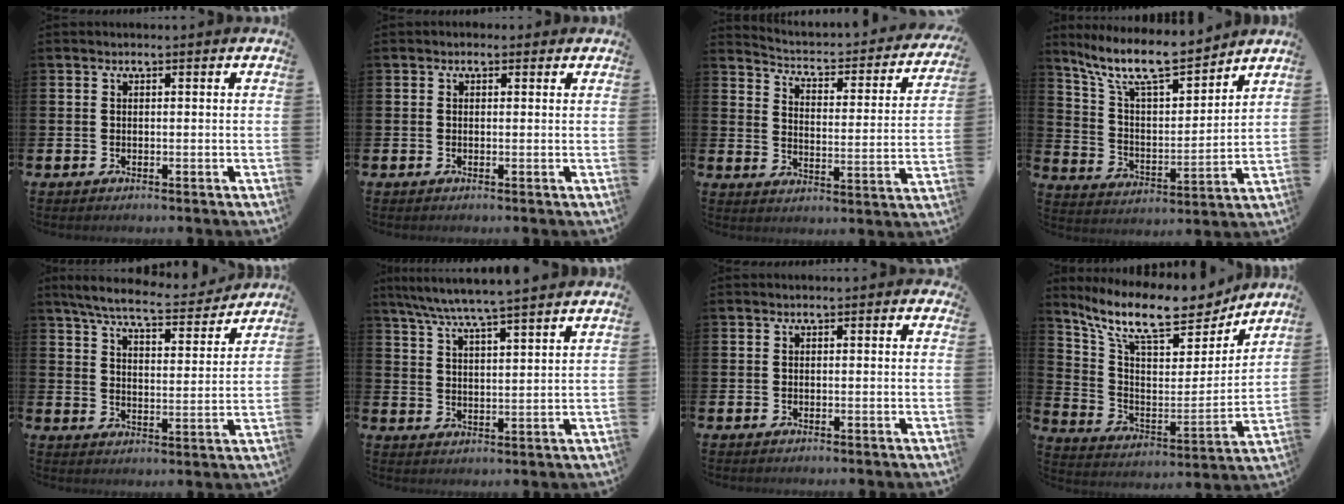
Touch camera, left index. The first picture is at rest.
{"total": 0.7, "force": [0.3, 0.6, 0.1], "torque": [0.002, 0.006, 0.003]}
{"total": 3.4, "force": [3.0, 1.2, 1.2], "torque": [-0.045, -0.033, 0.038]}
{"total": 11.2, "force": [9.7, 2.5, 5.0], "torque": [-0.126, -0.055, 0.171]}
{"total": 7.4, "force": [6.9, 0.9, 2.6], "torque": [-0.070, -0.044, 0.116]}
{"total": 6.6, "force": [6.2, -0.3, 2.1], "torque": [-0.062, -0.033, 0.110]}
{"total": 0.0}
{"total": 12.7, "force": [10.6, 3.5, 6.0], "torque": [-0.138, -0.071, 0.180]}